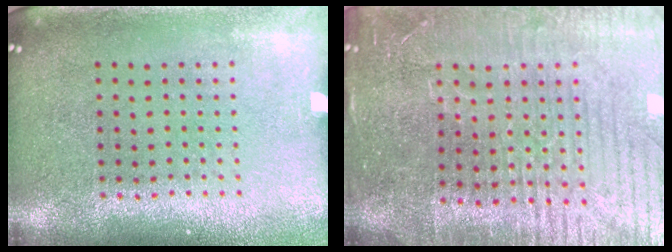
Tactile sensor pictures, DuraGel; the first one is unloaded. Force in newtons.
{"total": 4.4, "press": 4.1, "slide": 1.5}